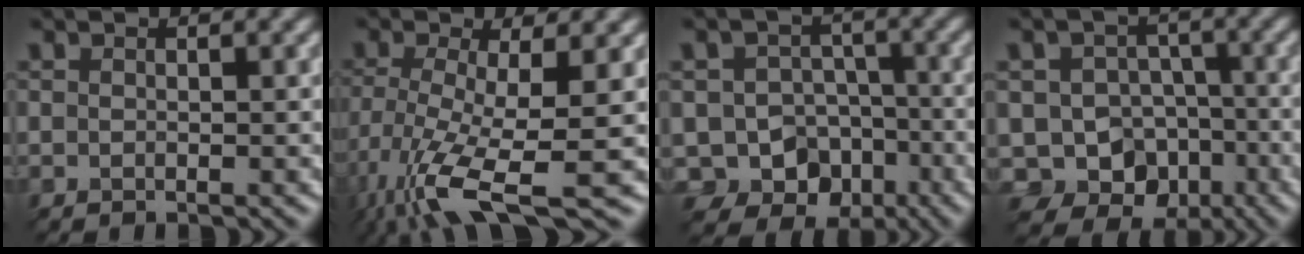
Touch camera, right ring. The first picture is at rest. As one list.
[{"total": 9.5, "force": [-4.8, 2.2, 7.9], "torque": [-0.183, -0.017, -0.070]}, {"total": 9.3, "force": [-4.7, 7.8, 1.7], "torque": [-0.019, -0.014, -0.067]}, {"total": 10.4, "force": [-4.8, 9.0, 1.9], "torque": [-0.030, -0.013, -0.069]}]